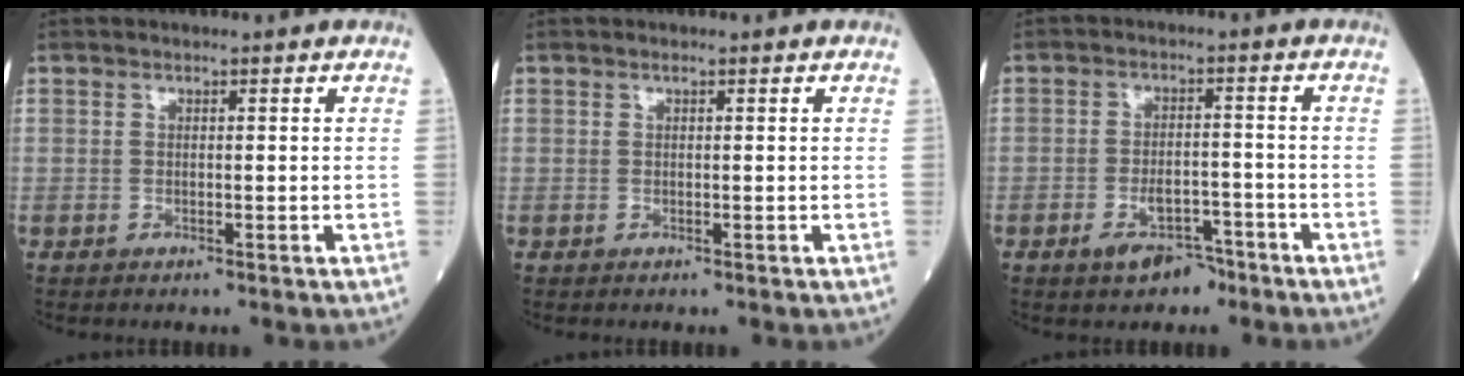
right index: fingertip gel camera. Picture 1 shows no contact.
{"total": 0.0}
{"total": 4.9, "force": [-3.4, 2.5, 2.5], "torque": [-0.045, 0.004, -0.048]}